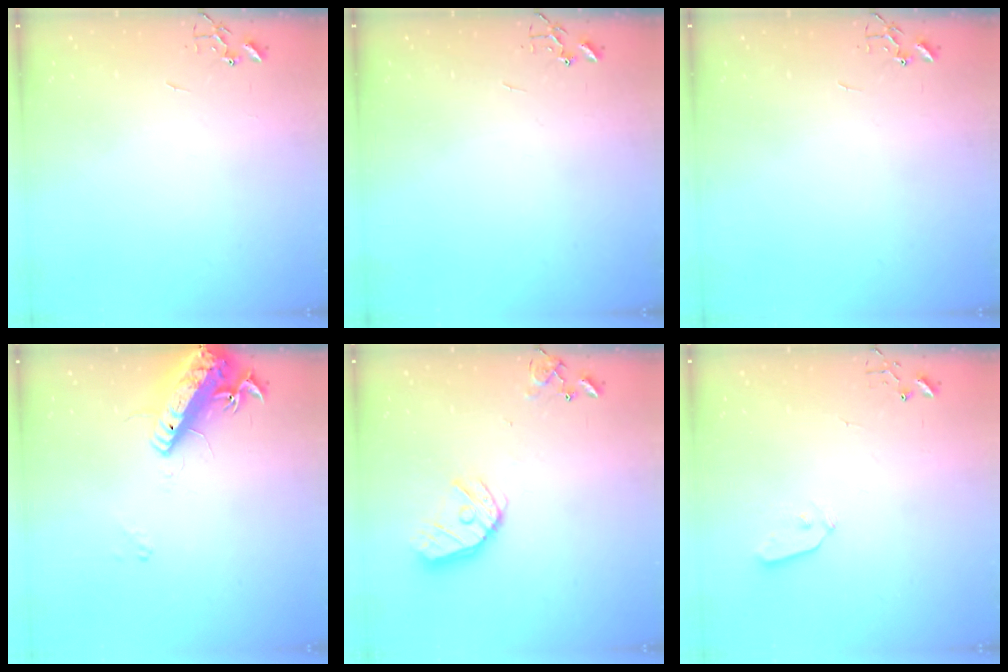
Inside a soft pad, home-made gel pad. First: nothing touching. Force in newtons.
{"total": 0.0}
{"total": 0.0}
{"total": 15.7, "press": 15.3, "slide": 3.5}
{"total": 14.4, "press": 14.3, "slide": 1.9}
{"total": 4.3, "press": 4.3, "slide": 0.3}